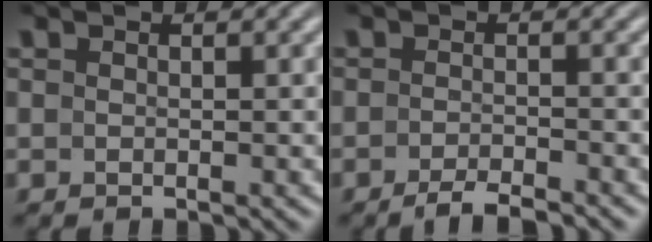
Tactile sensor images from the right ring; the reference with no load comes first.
{"total": 2.6, "force": [-2.4, -0.1, 0.9], "torque": [-0.017, -0.001, -0.043]}